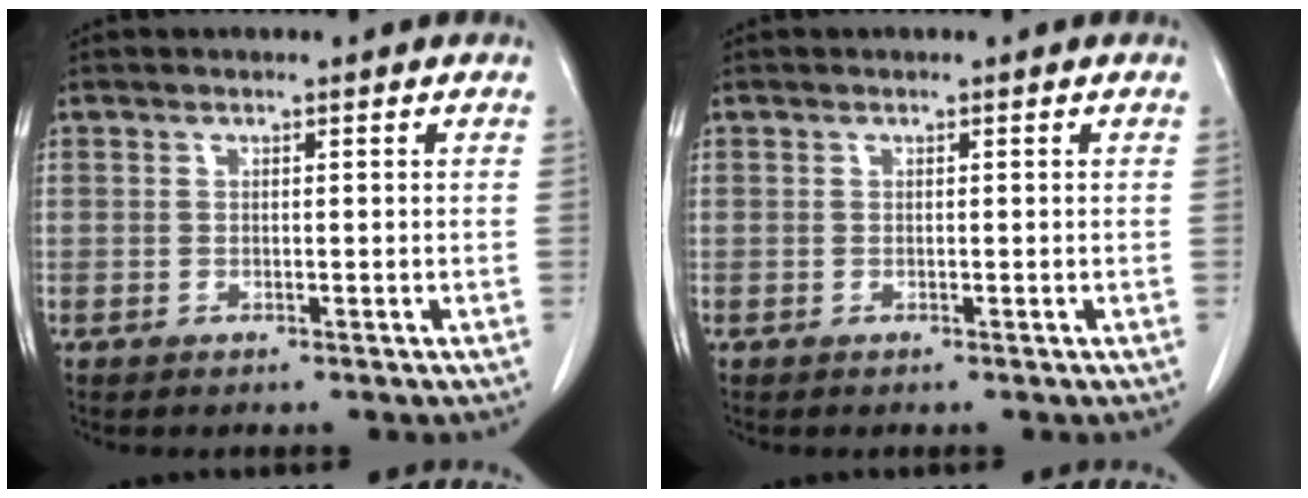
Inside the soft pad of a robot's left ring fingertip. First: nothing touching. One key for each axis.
{"total": 0.0}